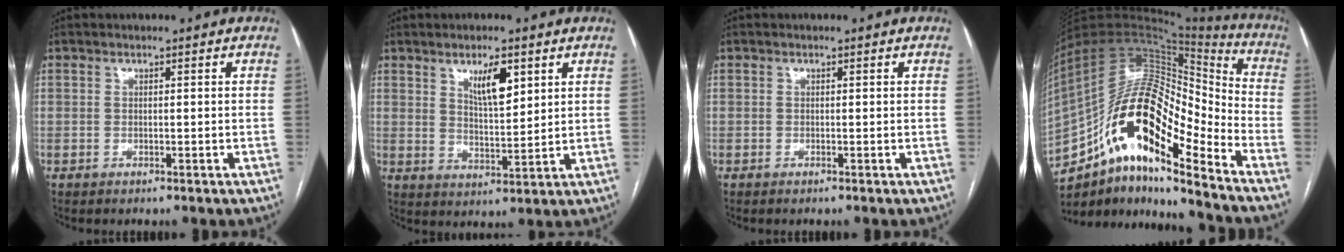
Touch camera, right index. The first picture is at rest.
{"total": 6.2, "force": [3.3, 1.7, 5.0], "torque": [-0.087, -0.005, 0.060]}
{"total": 0.0}
{"total": 21.2, "force": [-11.7, 5.9, 16.6], "torque": [-0.302, 0.042, -0.198]}